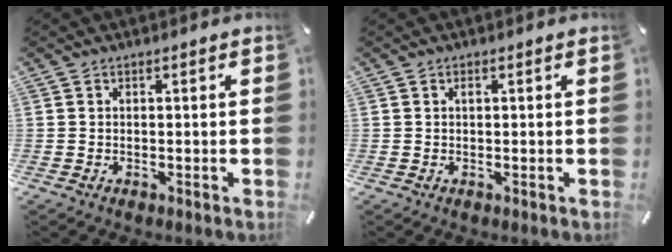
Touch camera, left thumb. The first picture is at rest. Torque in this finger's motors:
{"motor_torque": [0.00, 0.24, 0.01, 0.01, 0.05]}